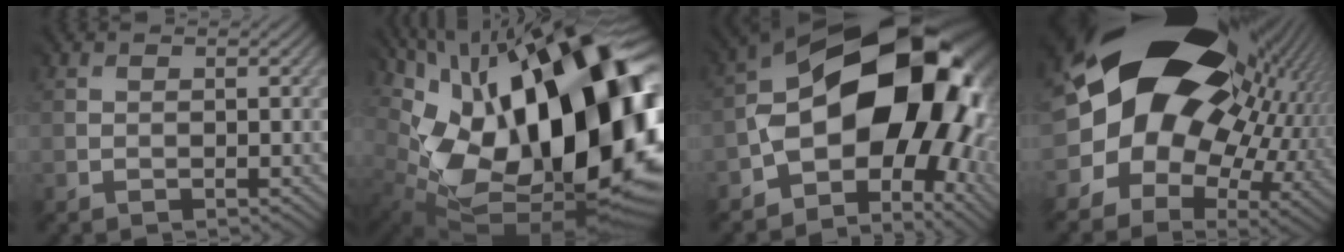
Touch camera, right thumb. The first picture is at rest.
{"total": 21.2, "force": [2.4, 11.5, 17.7], "torque": [-0.353, -0.018, 0.055]}
{"total": 16.9, "force": [-2.0, 10.7, 12.9], "torque": [-0.181, 0.009, -0.039]}
{"total": 18.7, "force": [3.7, 13.8, 12.0], "torque": [-0.193, -0.019, 0.080]}